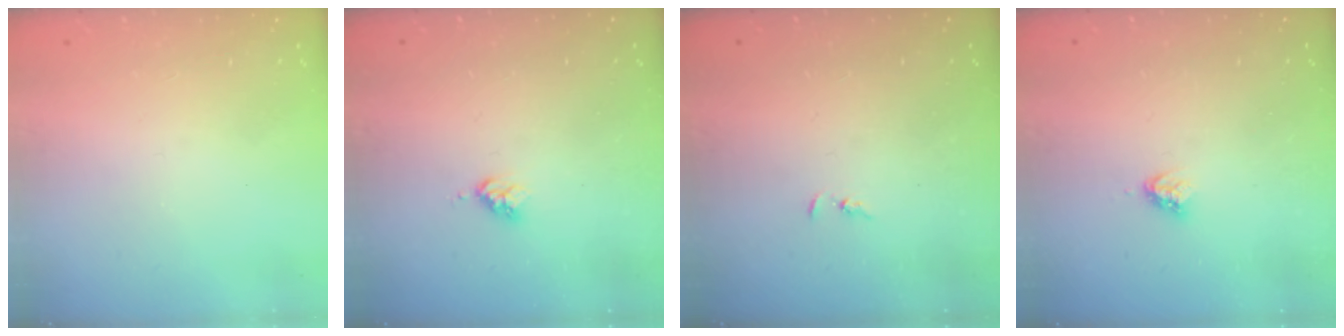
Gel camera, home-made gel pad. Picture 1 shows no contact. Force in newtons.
{"total": 3.6, "press": 3.5, "slide": 0.4}
{"total": 1.3, "press": 1.2, "slide": 0.3}
{"total": 3.5, "press": 3.4, "slide": 0.3}